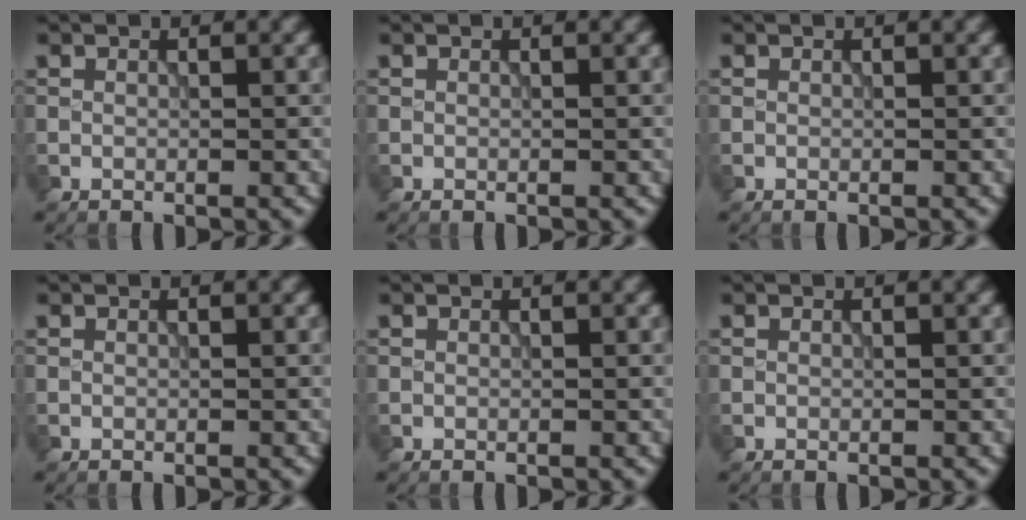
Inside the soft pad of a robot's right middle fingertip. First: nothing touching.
{"total": 0.0}
{"total": 0.0}
{"total": 0.0}
{"total": 0.0}
{"total": 0.0}